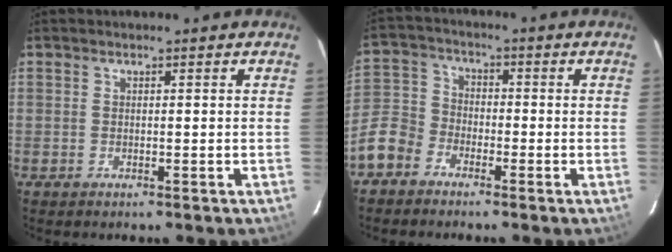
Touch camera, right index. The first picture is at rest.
{"total": 8.5, "force": [-5.2, 6.1, 2.8], "torque": [-0.070, 0.021, -0.113]}